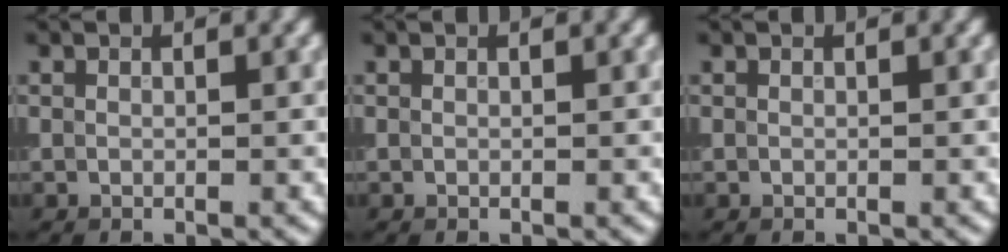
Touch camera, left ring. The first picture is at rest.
{"total": 0.0}
{"total": 0.0}